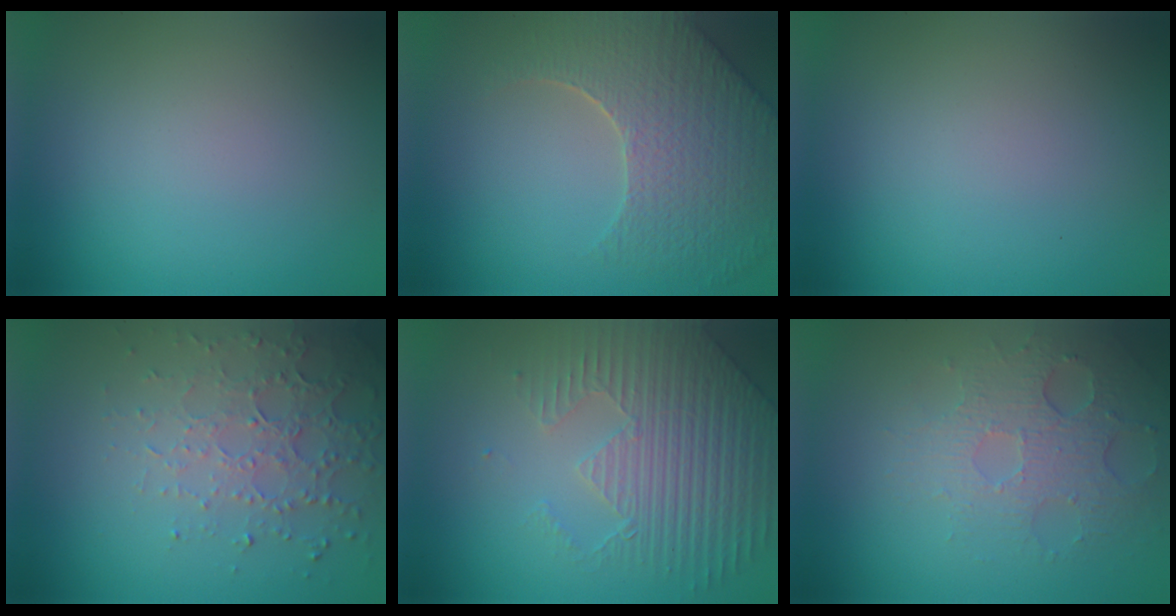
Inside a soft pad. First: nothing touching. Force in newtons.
{"total": 7.2, "press": 5.6, "slide": 4.6}
{"total": 0.0}
{"total": 4.6, "press": 3.3, "slide": 3.2}
{"total": 4.2, "press": 4.1, "slide": 1.0}
{"total": 3.5, "press": 3.2, "slide": 1.4}